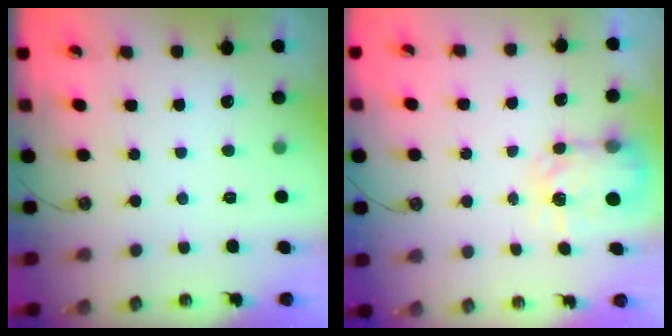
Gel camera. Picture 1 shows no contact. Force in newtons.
{"total": 5.2, "press": 5.2, "slide": 0.4}